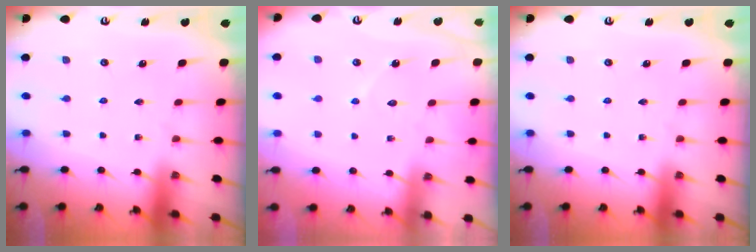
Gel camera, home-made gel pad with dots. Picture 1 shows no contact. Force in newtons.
{"total": 4.1, "press": 4.1, "slide": 0.3}
{"total": 0.0}